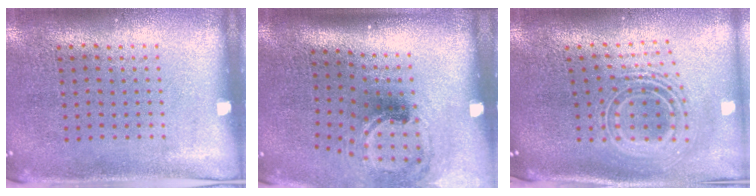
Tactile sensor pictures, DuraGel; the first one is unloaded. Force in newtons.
{"total": 1.6, "press": 1.1, "slide": 1.2}
{"total": 2.7, "press": 1.8, "slide": 1.9}